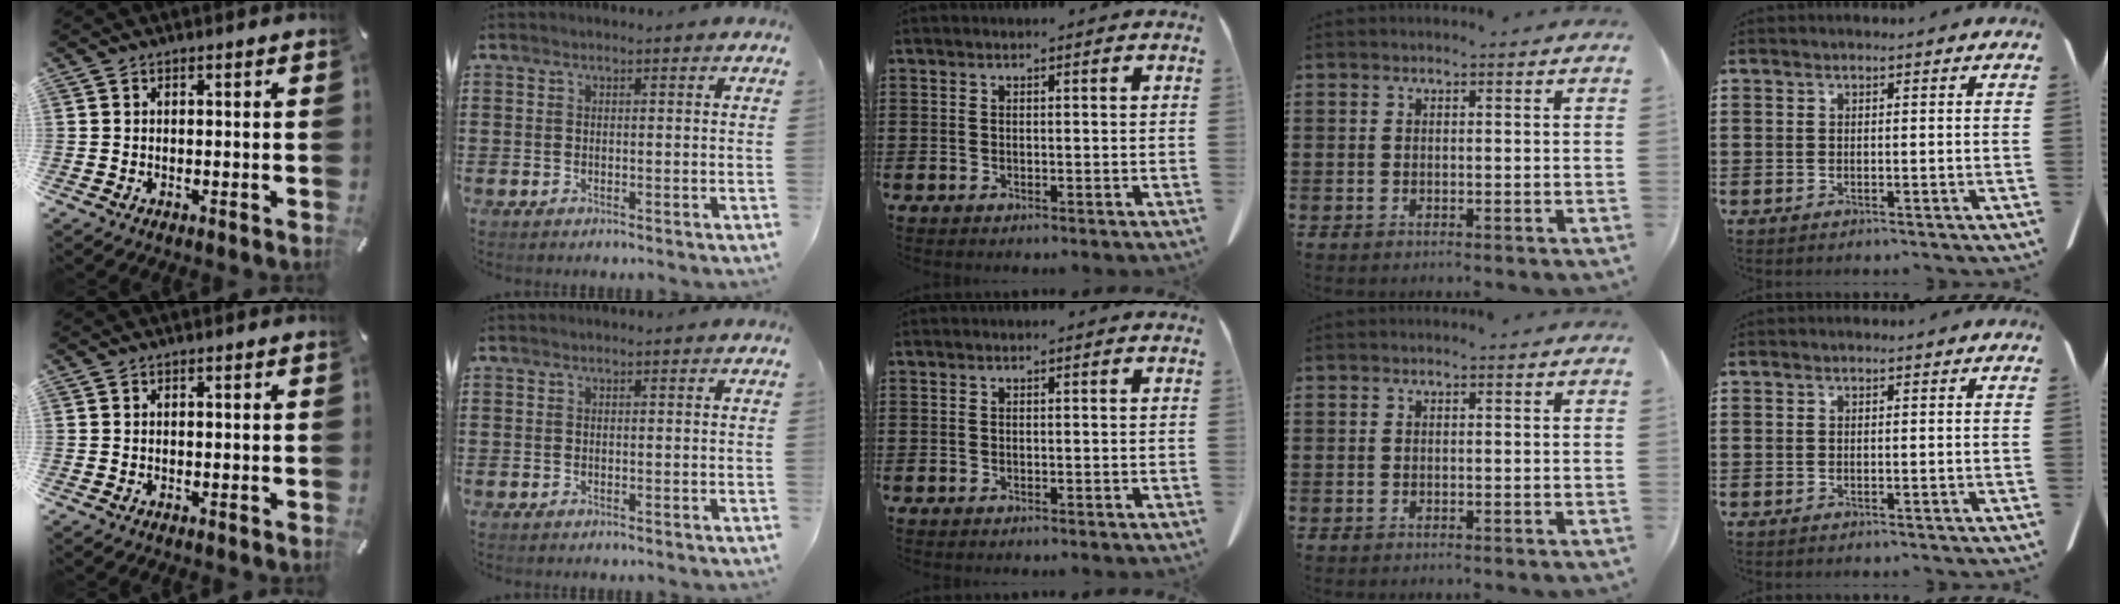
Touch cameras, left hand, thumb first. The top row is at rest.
{}